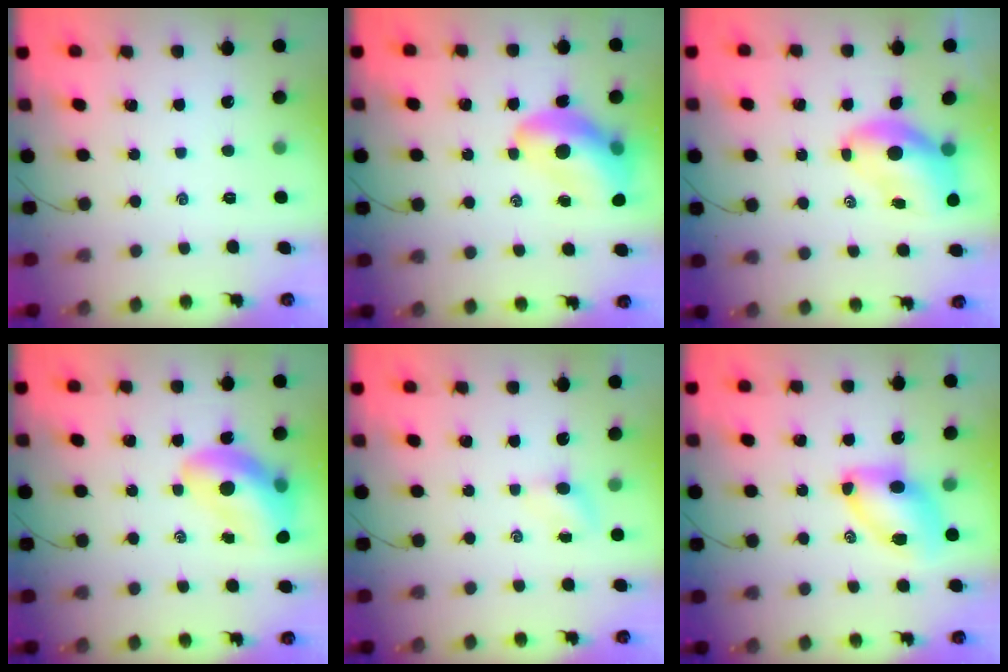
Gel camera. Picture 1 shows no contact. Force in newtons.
{"total": 13.2, "press": 12.6, "slide": 3.7}
{"total": 7.4, "press": 7.2, "slide": 2.0}
{"total": 14.2, "press": 13.6, "slide": 4.1}
{"total": 4.0, "press": 3.8, "slide": 1.1}
{"total": 8.5, "press": 8.4, "slide": 1.6}